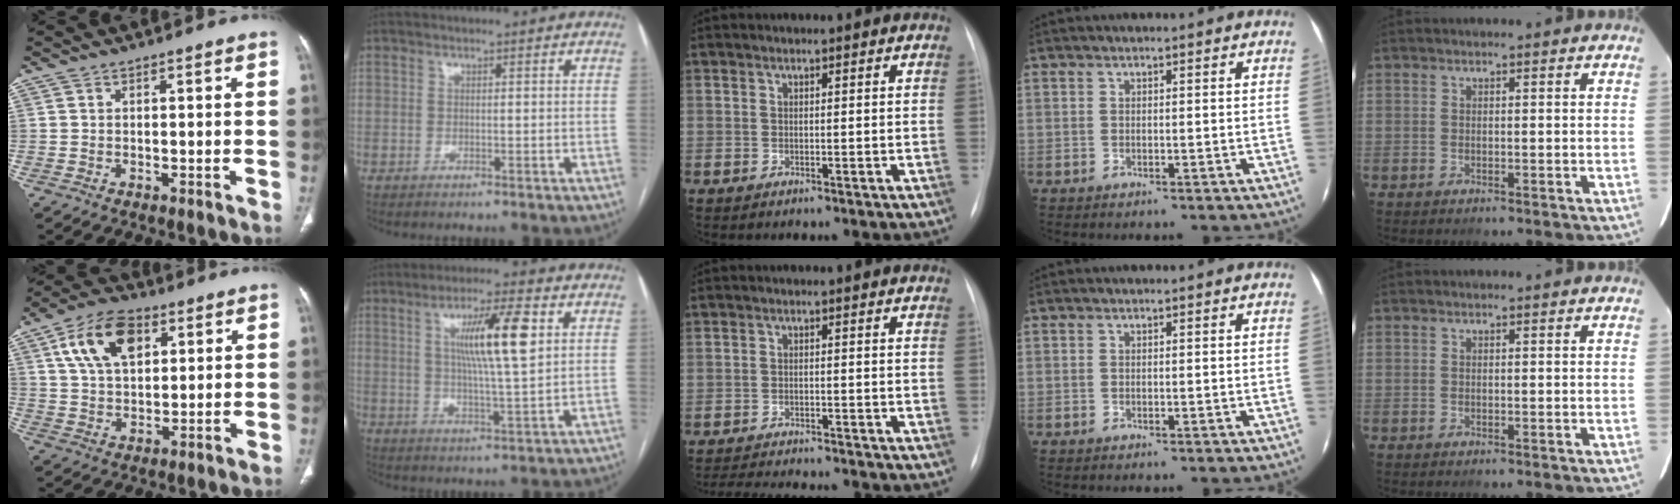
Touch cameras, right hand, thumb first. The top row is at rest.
{"thumb": {"total": 12.7, "force": [5.0, 7.4, 9.0], "torque": [-0.148, -0.004, 0.091]}, "index": {"total": 10.7, "force": [3.1, 0.5, 10.2], "torque": [-0.175, 0.003, 0.052]}, "middle": {"total": 11.0, "force": [-10.3, 1.4, 3.7], "torque": [-0.059, -0.006, -0.142]}}